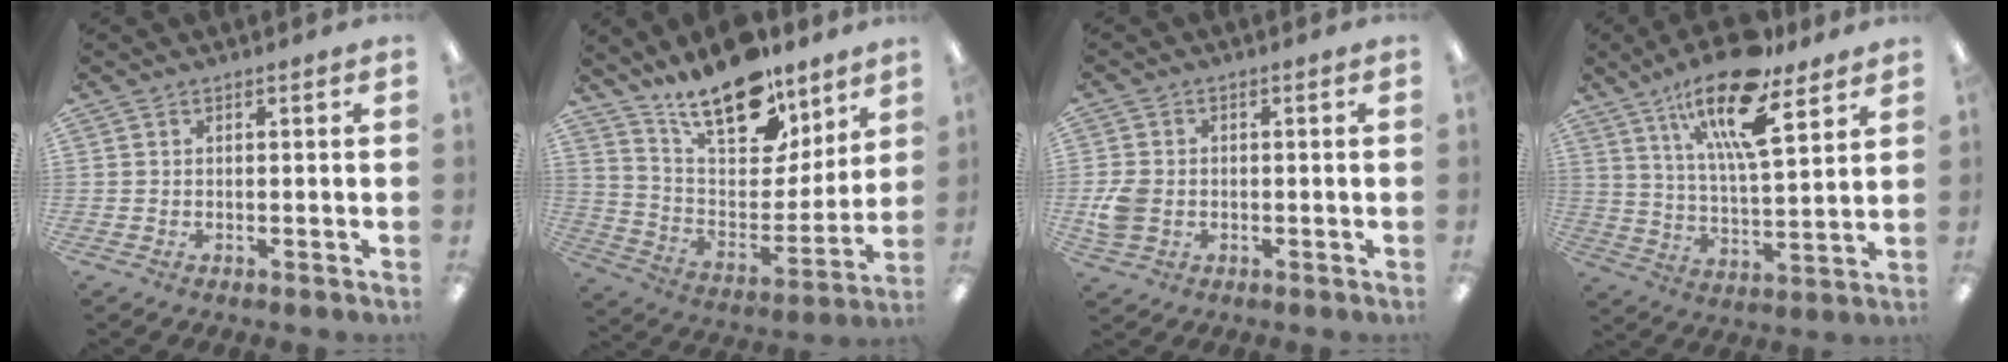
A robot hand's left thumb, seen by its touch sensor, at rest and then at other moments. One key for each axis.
{"total": 20.1, "fx": 15.6, "fy": 8.7, "fz": 9.3, "tx": -0.156, "ty": -0.108, "tz": 0.279}
{"total": 5.9, "fx": -0.9, "fy": 4.8, "fz": 3.3, "tx": -0.059, "ty": 0.006, "tz": -0.013}
{"total": 19.2, "fx": 12.3, "fy": 6.2, "fz": 13.5, "tx": -0.233, "ty": -0.058, "tz": 0.202}